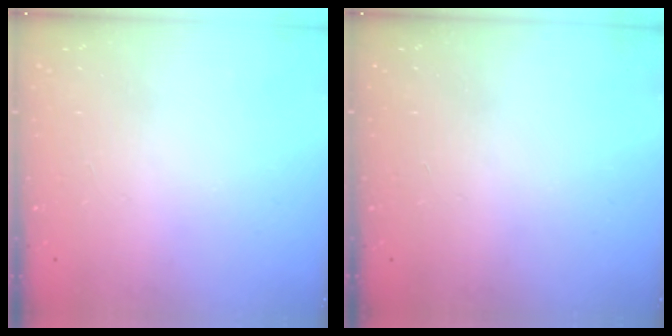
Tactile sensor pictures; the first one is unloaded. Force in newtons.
{"total": 0.0}